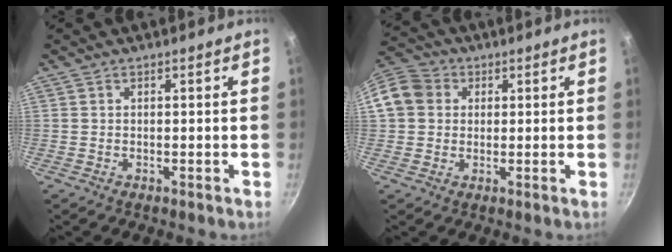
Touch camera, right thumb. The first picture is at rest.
{"total": 10.0, "force": [1.6, 8.8, 4.4], "torque": [-0.071, 0.023, 0.014]}